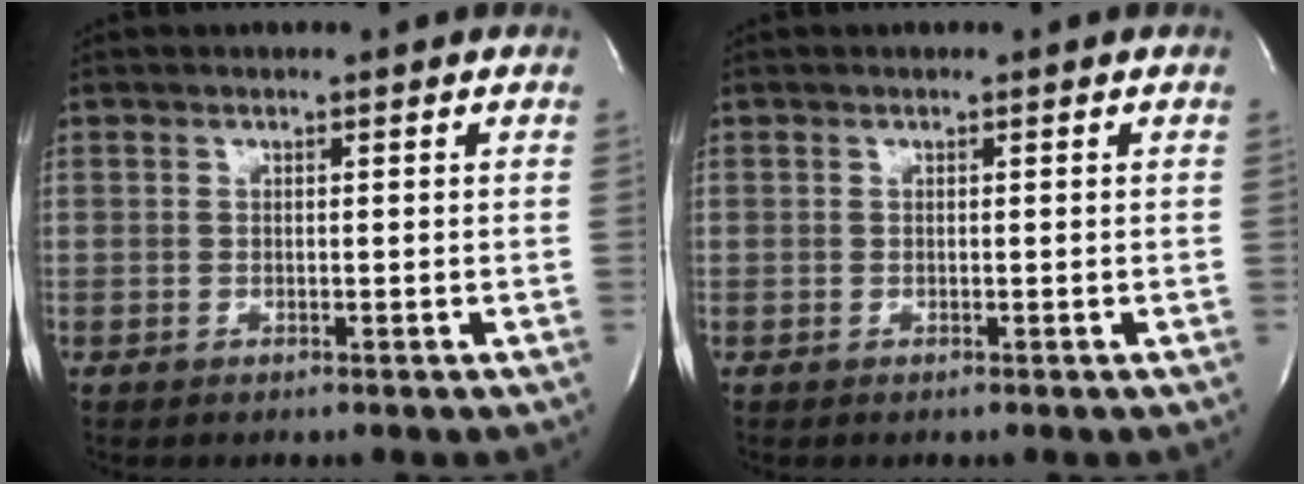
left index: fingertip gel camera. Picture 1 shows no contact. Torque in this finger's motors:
{"motor_torque": [0.01, 0.01, 0.00, 0.00]}